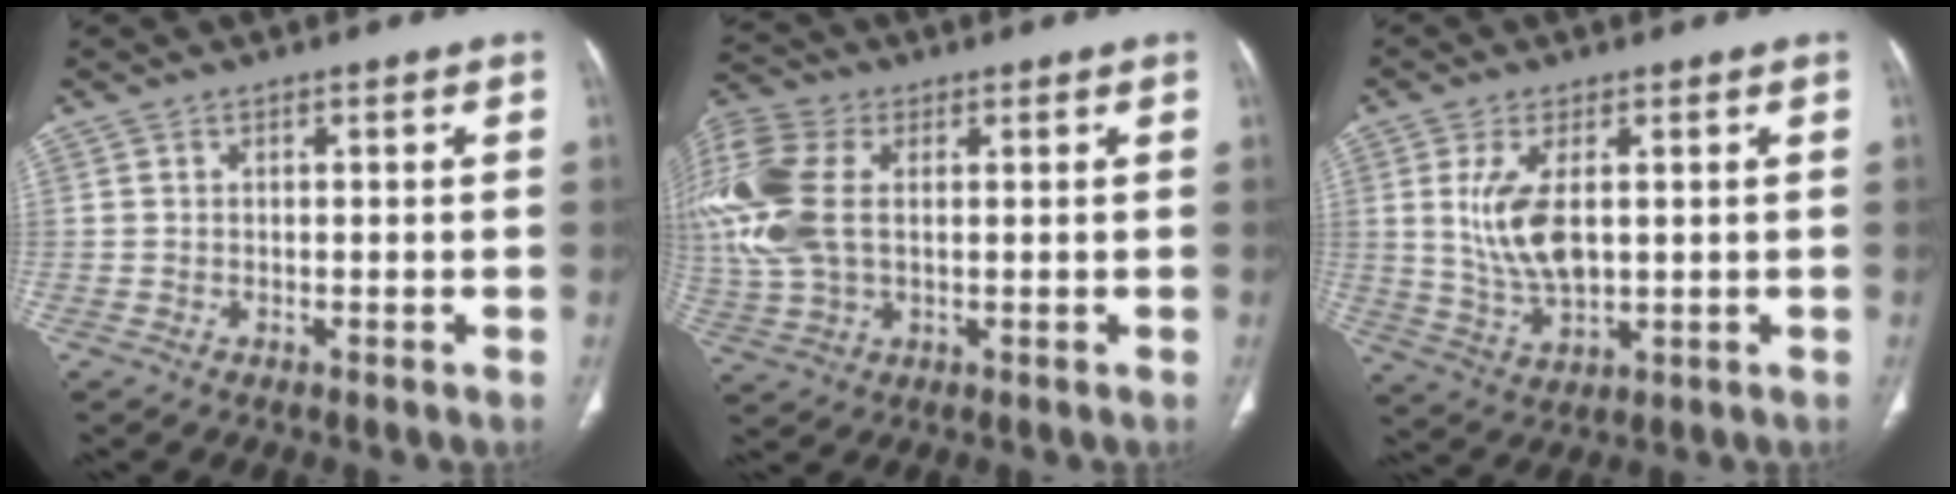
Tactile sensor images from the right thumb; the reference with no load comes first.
{"total": 17.5, "force": [2.8, 11.1, 13.3], "torque": [-0.347, 0.010, 0.053]}
{"total": 9.3, "force": [1.5, 4.5, 8.0], "torque": [-0.166, -0.013, 0.040]}